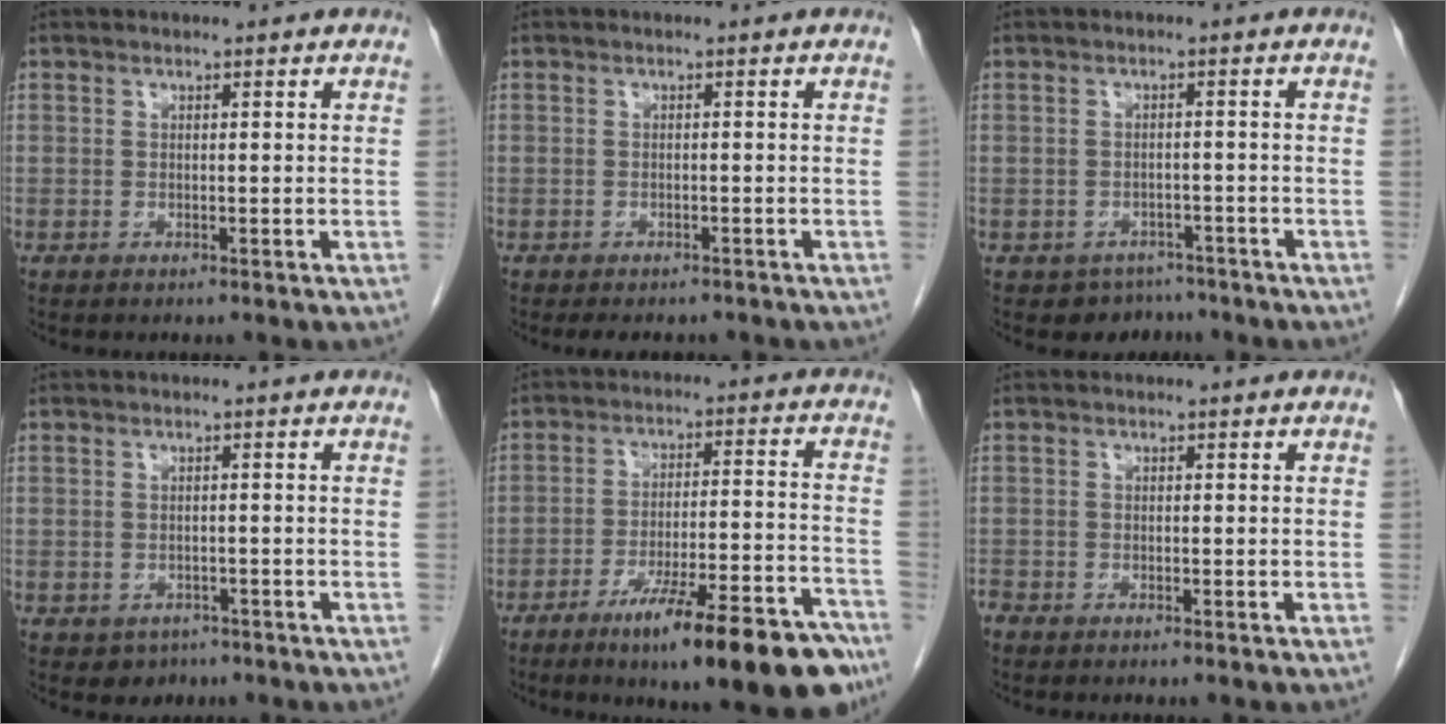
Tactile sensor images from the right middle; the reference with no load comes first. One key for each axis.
{"total": 4.9, "fx": -4.2, "fy": 1.8, "fz": 1.7, "tx": -0.016, "ty": -0.002, "tz": -0.052}
{"total": 3.8, "fx": -3.0, "fy": 2.3, "fz": -0.4, "tx": 0.010, "ty": 0.011, "tz": -0.041}
{"total": 2.5, "fx": -1.5, "fy": 1.9, "fz": 0.4, "tx": -0.009, "ty": 0.006, "tz": -0.014}
{"total": 18.5, "fx": -12.9, "fy": 2.5, "fz": 13.1, "tx": -0.144, "ty": 0.012, "tz": -0.197}
{"total": 1.0, "fx": -0.9, "fy": 0.3, "fz": 0.1, "tx": -0.006, "ty": -0.002, "tz": -0.018}